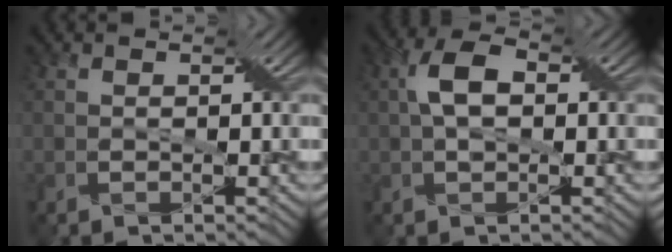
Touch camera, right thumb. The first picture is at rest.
{"total": 5.2, "force": [0.6, 3.0, 4.2], "torque": [-0.087, 0.011, 0.005]}